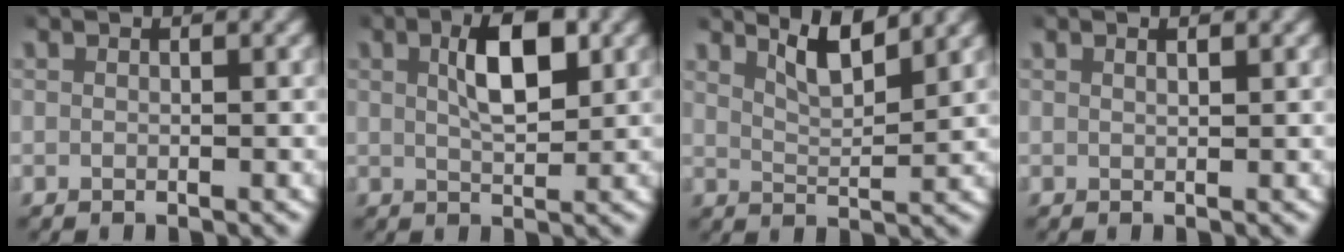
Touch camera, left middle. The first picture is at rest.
{"total": 4.7, "force": [1.5, 1.7, 4.1], "torque": [-0.062, 0.009, 0.023]}
{"total": 3.8, "force": [3.3, 0.4, 1.9], "torque": [-0.038, -0.001, 0.055]}
{"total": 0.6, "force": [0.5, 0.0, 0.3], "torque": [0.000, 0.004, 0.007]}